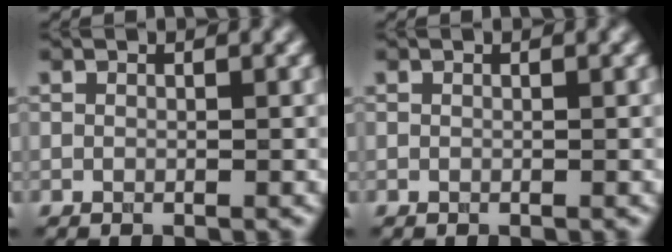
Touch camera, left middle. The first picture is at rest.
{"total": 0.0}